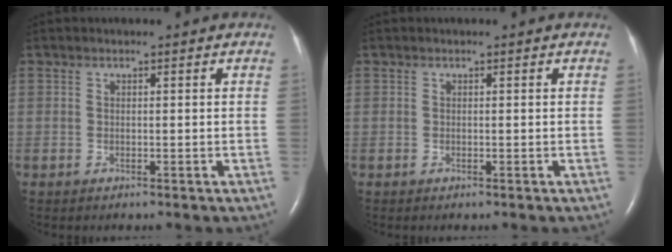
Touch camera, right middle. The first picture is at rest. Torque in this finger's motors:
{"motor_torque": [-0.02, 0.05, 0.00, 0.00]}